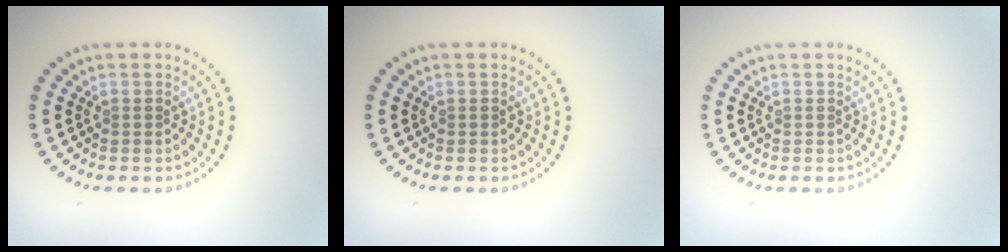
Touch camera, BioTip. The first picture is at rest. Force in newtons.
{"total": 0.0}
{"total": 0.0}